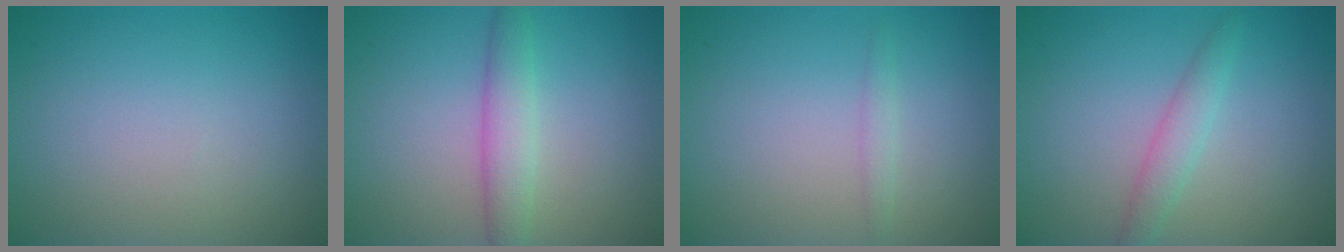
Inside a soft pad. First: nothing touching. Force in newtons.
{"total": 2.9, "press": 2.9, "slide": 0.1}
{"total": 0.8, "press": 0.8, "slide": 0.0}
{"total": 2.1, "press": 2.1, "slide": 0.1}